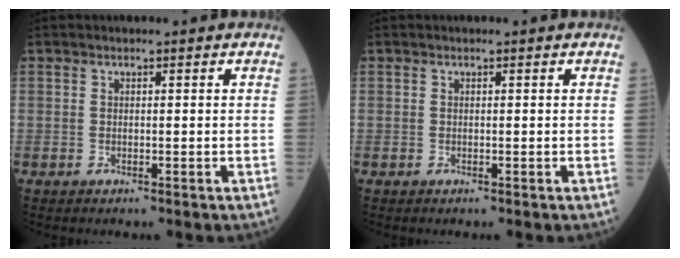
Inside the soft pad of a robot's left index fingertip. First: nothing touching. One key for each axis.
{"total": 0.0}